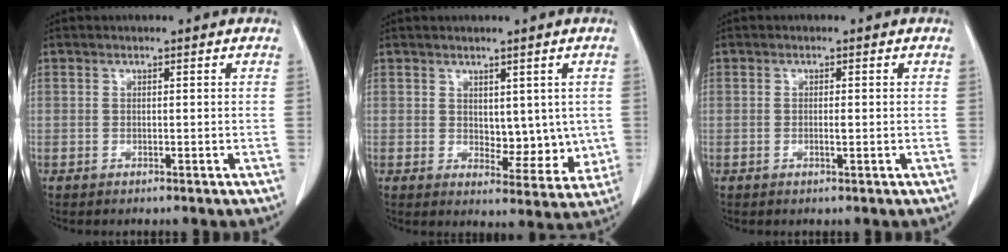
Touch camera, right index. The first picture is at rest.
{"total": 6.4, "force": [0.6, 3.8, 5.1], "torque": [-0.049, -0.007, 0.021]}
{"total": 0.9, "force": [0.0, 0.1, 0.9], "torque": [-0.016, 0.000, 0.003]}